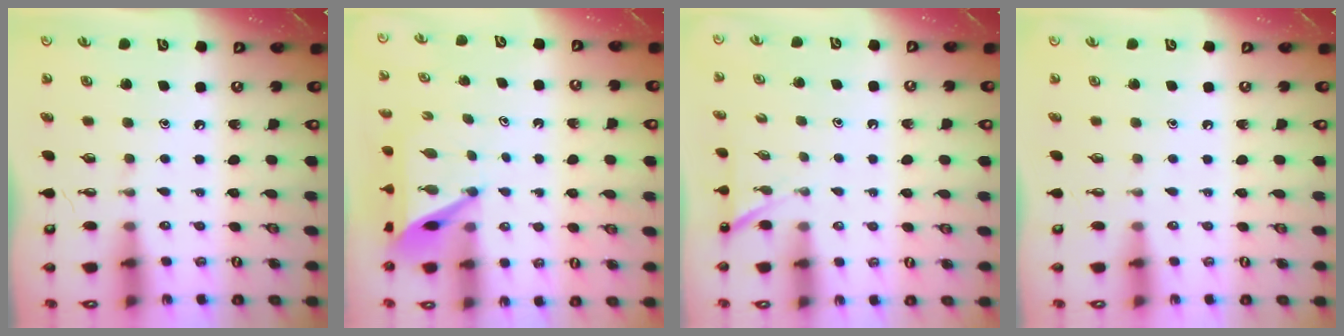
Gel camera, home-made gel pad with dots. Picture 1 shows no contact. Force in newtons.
{"total": 5.8, "press": 5.8, "slide": 0.6}
{"total": 2.3, "press": 2.3, "slide": 0.2}
{"total": 0.0}